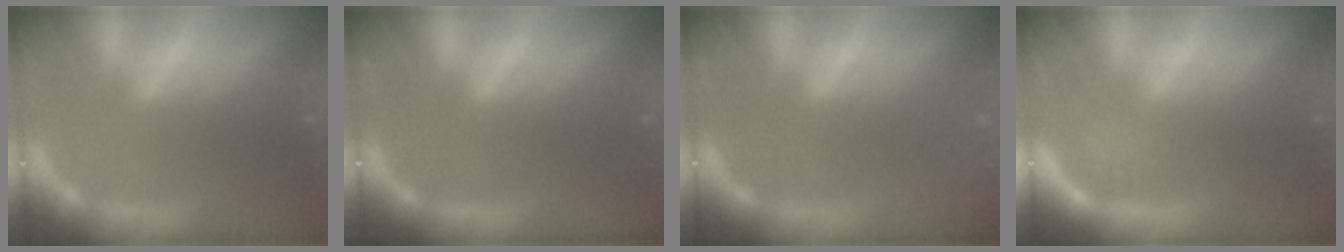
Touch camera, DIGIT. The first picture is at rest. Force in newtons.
{"total": 0.0}
{"total": 9.0}
{"total": 2.5}